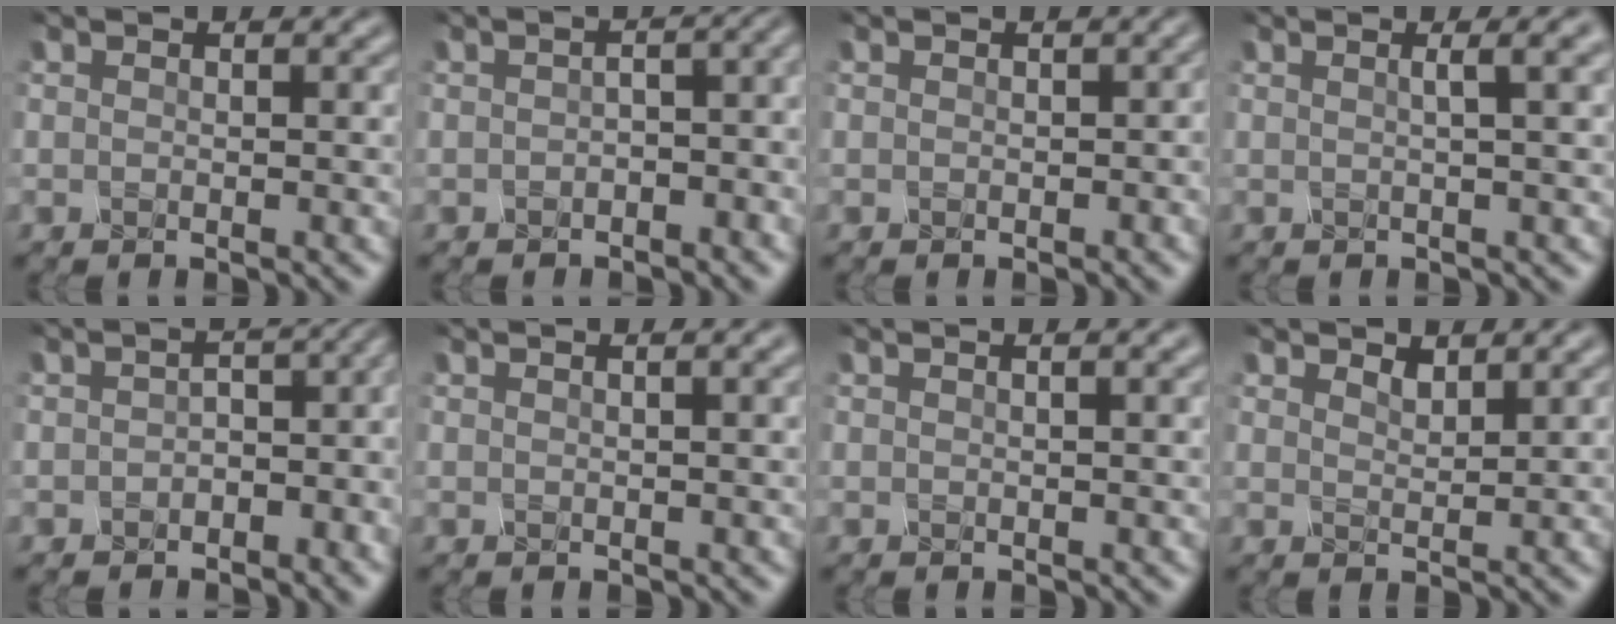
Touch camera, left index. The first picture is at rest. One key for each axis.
{"total": 5.7, "fx": -0.9, "fy": 2.7, "fz": 4.9, "tx": -0.055, "ty": 0.012, "tz": -0.006}
{"total": 0.0}
{"total": 4.6, "fx": 2.0, "fy": 1.7, "fz": 3.8, "tx": -0.032, "ty": 0.041, "tz": 0.011}
{"total": 5.1, "fx": -2.3, "fy": 2.8, "fz": 3.6, "tx": -0.039, "ty": -0.003, "tz": -0.017}
{"total": 4.7, "fx": 2.3, "fy": 2.1, "fz": 3.5, "tx": -0.023, "ty": 0.036, "tz": 0.020}
{"total": 4.0, "fx": 2.0, "fy": 1.7, "fz": 3.0, "tx": -0.023, "ty": 0.032, "tz": 0.017}
{"total": 0.9, "fx": 0.5, "fy": -0.5, "fz": -0.4, "tx": 0.003, "ty": 0.001, "tz": 0.028}